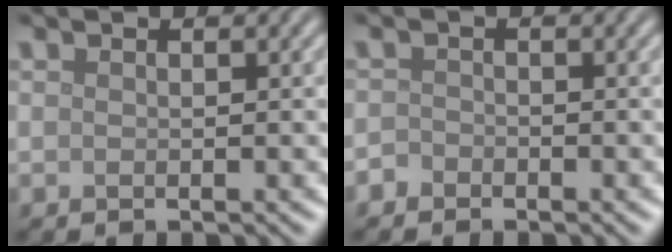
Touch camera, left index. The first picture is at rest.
{"total": 1.0, "force": [-0.8, 0.6, 0.0], "torque": [0.003, 0.002, -0.018]}